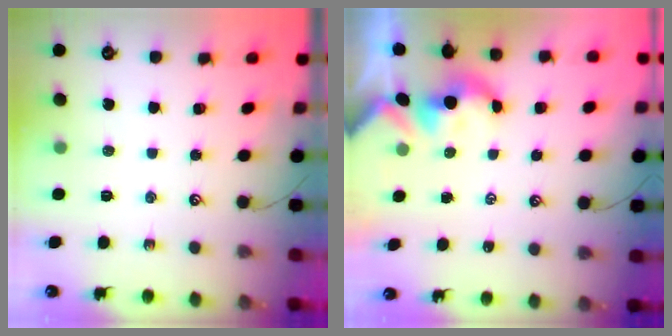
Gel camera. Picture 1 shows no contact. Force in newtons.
{"total": 1.5, "press": 1.5, "slide": 0.2}